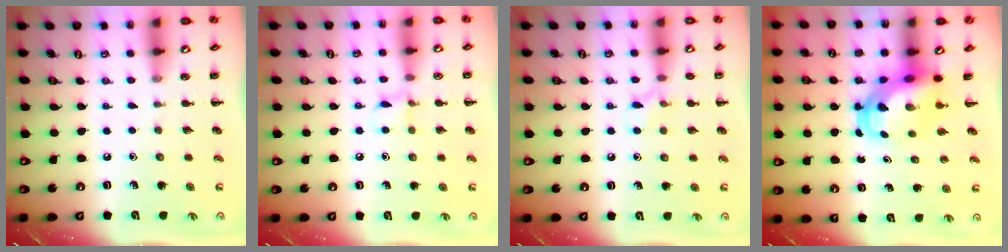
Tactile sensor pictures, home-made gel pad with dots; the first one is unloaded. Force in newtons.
{"total": 6.0, "press": 5.7, "slide": 2.0}
{"total": 5.8, "press": 5.5, "slide": 1.8}
{"total": 5.4, "press": 5.2, "slide": 1.5}